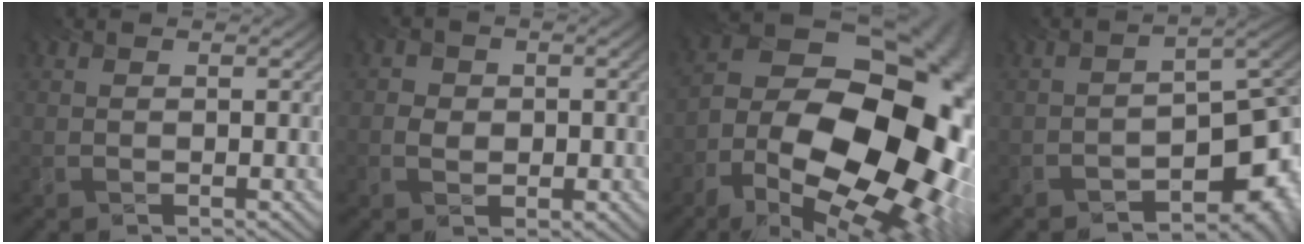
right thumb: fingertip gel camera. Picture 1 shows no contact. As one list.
[{"total": 1.9, "force": [-1.0, 1.7, 0.2], "torque": [-0.007, -0.007, -0.021]}, {"total": 21.3, "force": [-5.8, 12.7, 16.2], "torque": [-0.242, -0.034, -0.075]}, {"total": 12.2, "force": [-5.8, 6.0, 8.9], "torque": [-0.129, -0.026, -0.091]}]